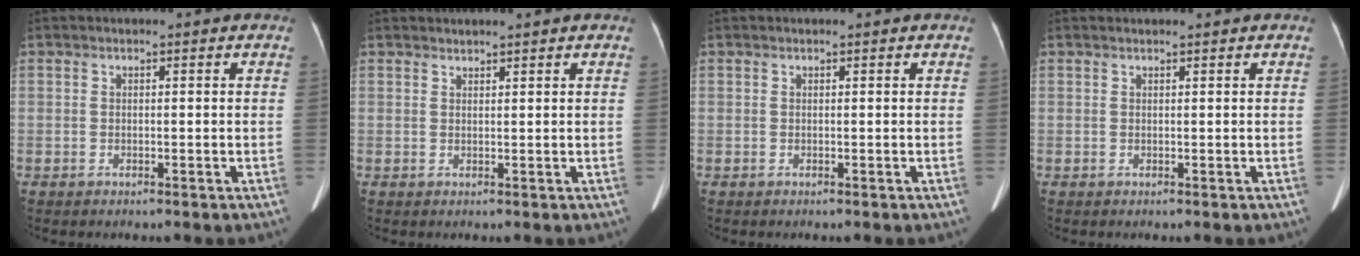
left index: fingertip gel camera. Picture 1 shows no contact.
{"total": 1.3, "force": [1.2, 0.1, 0.3], "torque": [-0.006, 0.015, 0.026]}
{"total": 0.0}
{"total": 1.0, "force": [1.0, 0.0, 0.3], "torque": [-0.008, 0.017, 0.020]}